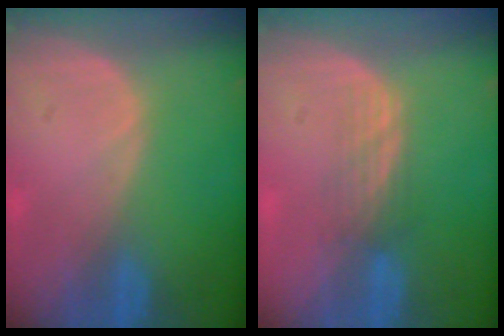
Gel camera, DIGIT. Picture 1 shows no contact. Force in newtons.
{"total": 2.9, "press": 2.6, "slide": 1.3}